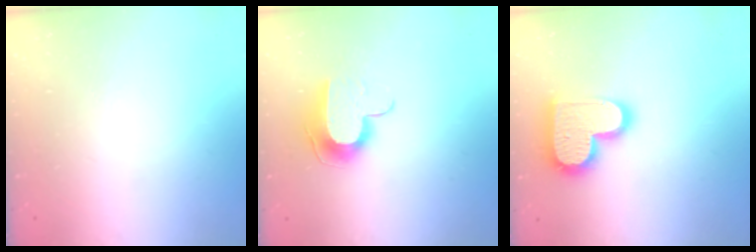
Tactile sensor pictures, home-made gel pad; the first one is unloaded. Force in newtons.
{"total": 9.8, "press": 9.8, "slide": 0.6}
{"total": 17.1, "press": 17.1, "slide": 1.1}